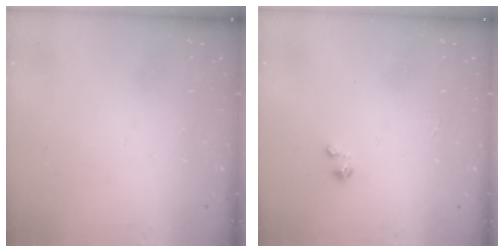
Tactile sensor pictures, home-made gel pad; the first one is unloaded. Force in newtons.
{"total": 0.0}